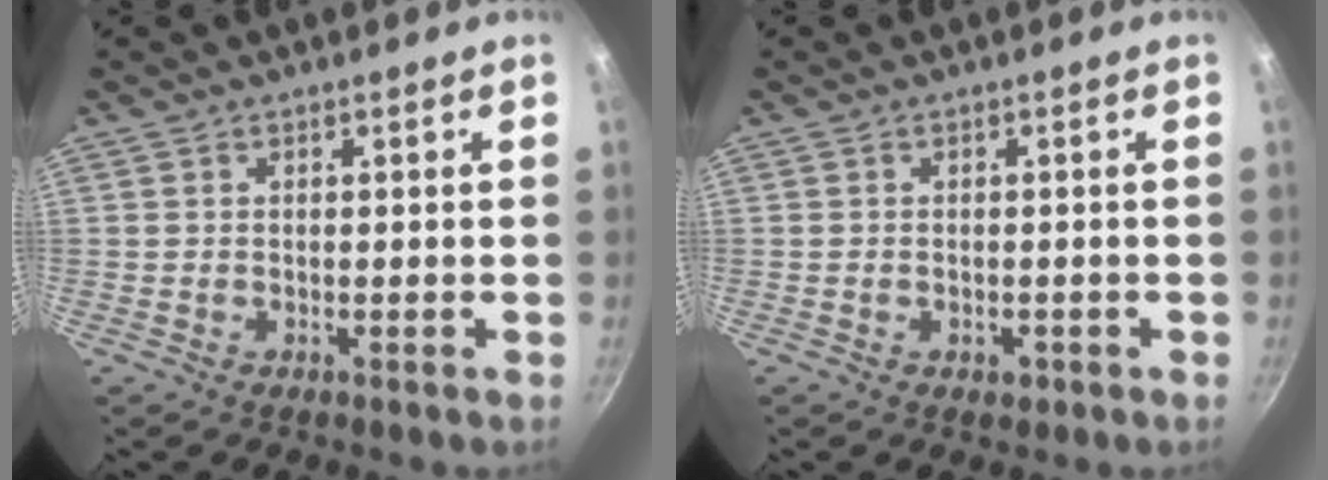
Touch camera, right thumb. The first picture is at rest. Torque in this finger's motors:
{"motor_torque": [-0.13, 0.22, 0.11, 0.36, 0.03]}